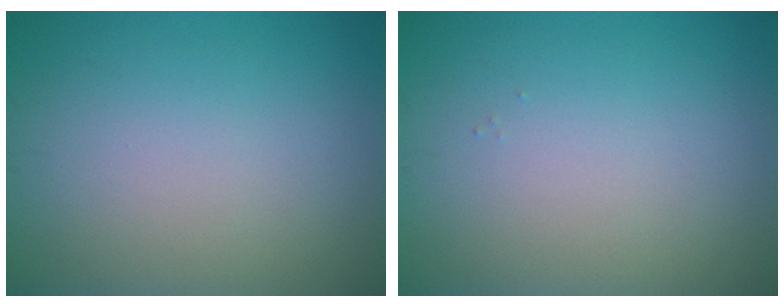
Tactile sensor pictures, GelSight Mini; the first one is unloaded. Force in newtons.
{"total": 0.0}